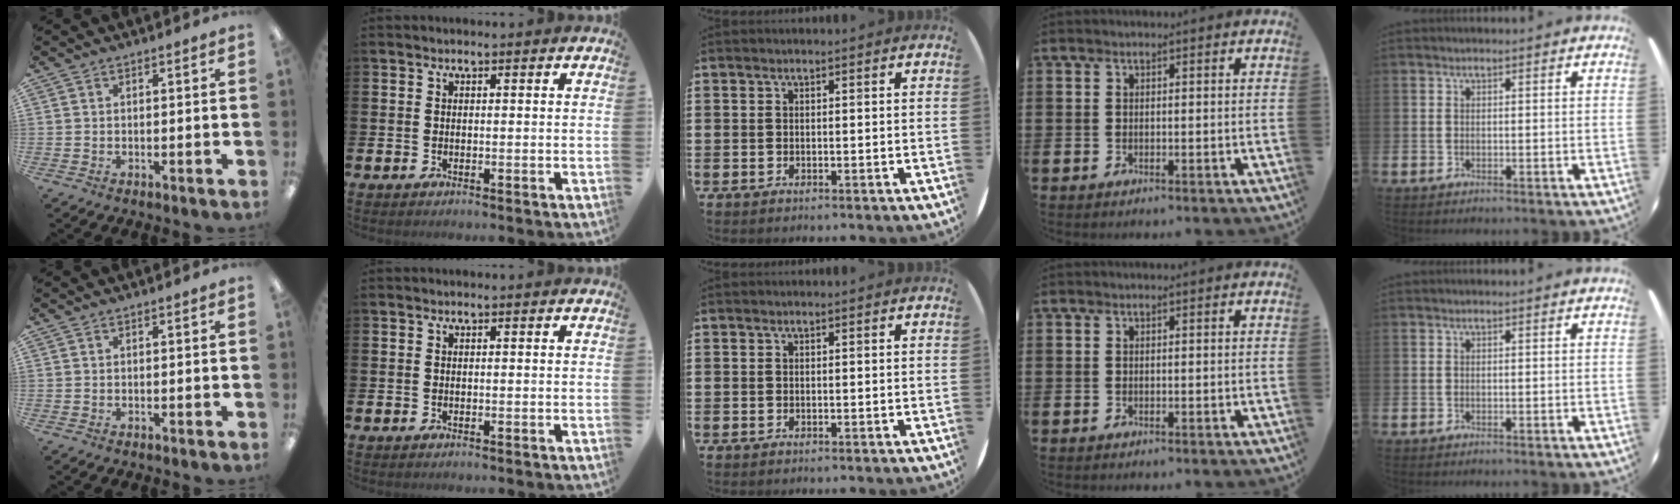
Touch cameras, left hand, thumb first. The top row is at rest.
{}